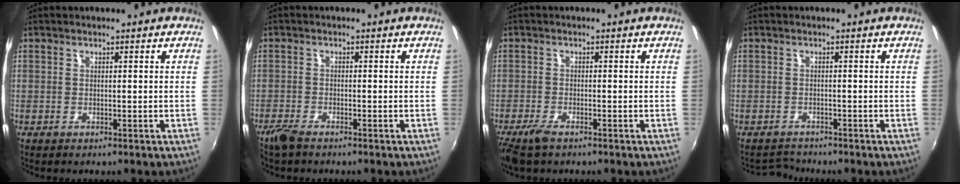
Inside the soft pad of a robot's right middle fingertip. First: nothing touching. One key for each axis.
{"total": 3.0, "fx": -2.5, "fy": 0.7, "fz": 1.5, "tx": -0.045, "ty": -0.006, "tz": -0.053}
{"total": 4.3, "fx": -3.2, "fy": 1.1, "fz": 2.6, "tx": -0.069, "ty": -0.013, "tz": -0.062}
{"total": 2.2, "fx": -2.1, "fy": 0.4, "fz": -0.4, "tx": -0.004, "ty": 0.004, "tz": -0.041}